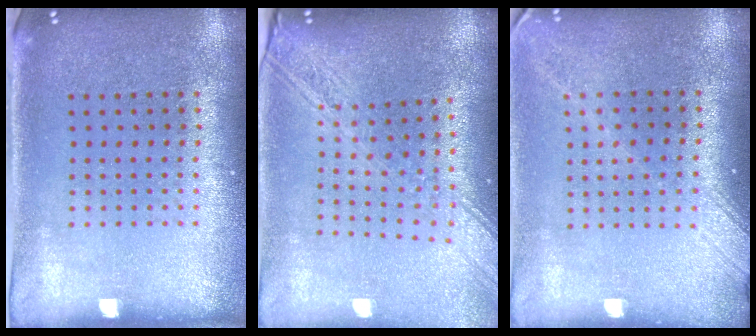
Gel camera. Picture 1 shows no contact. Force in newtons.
{"total": 2.5, "press": 2.0, "slide": 1.4}
{"total": 1.7, "press": 1.3, "slide": 1.1}